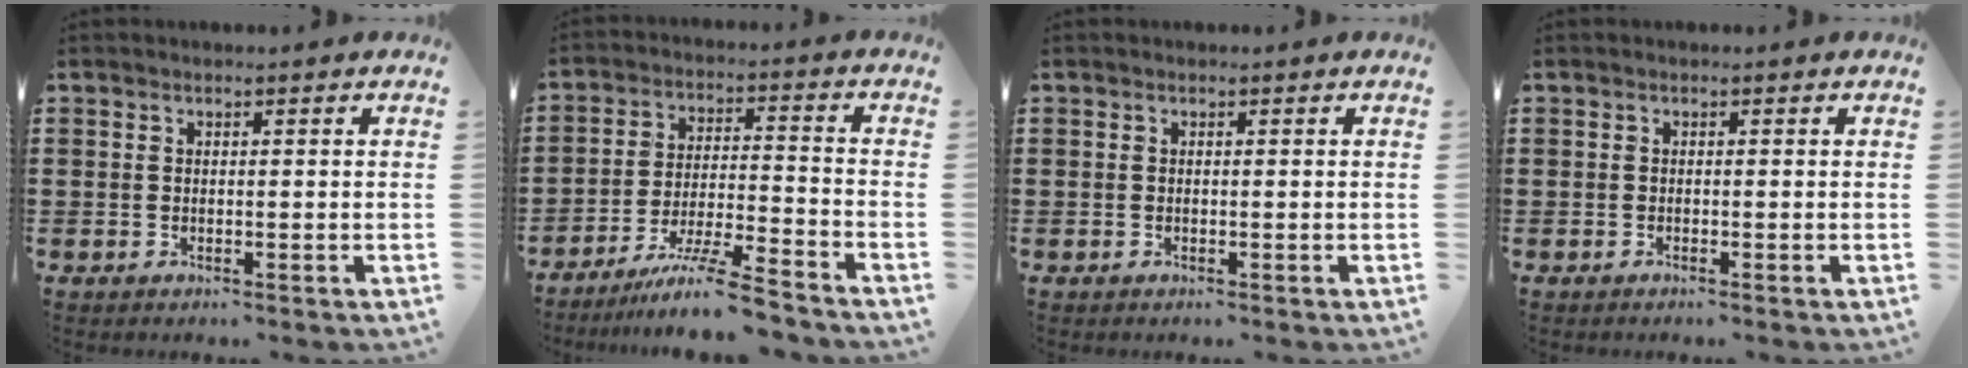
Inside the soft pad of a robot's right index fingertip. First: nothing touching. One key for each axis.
{"total": 8.7, "fx": -7.3, "fy": 0.1, "fz": 4.8, "tx": -0.099, "ty": -0.003, "tz": -0.143}
{"total": 0.0}
{"total": 0.0}